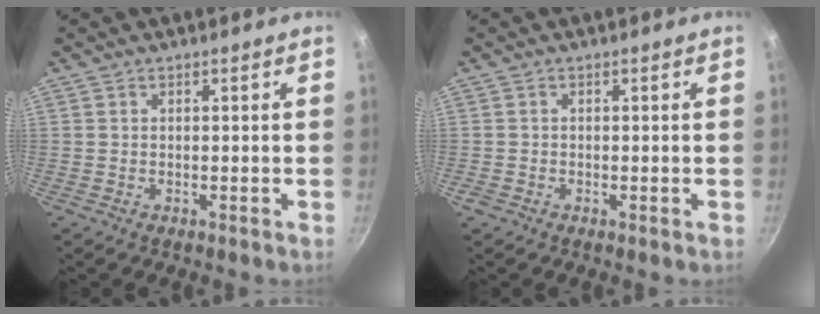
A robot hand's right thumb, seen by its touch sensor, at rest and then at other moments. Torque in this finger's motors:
{"motor_torque": [0.74, 0.28, 0.37, -0.25, 0.05]}